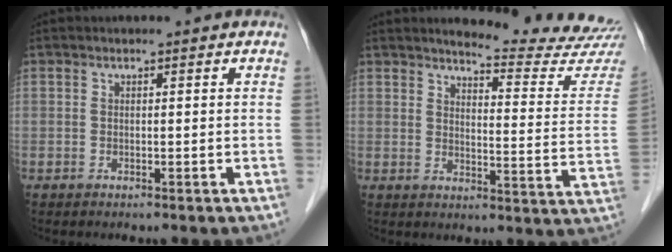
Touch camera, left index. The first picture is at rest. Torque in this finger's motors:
{"motor_torque": [0.60, -0.64, 0.03, 0.01]}